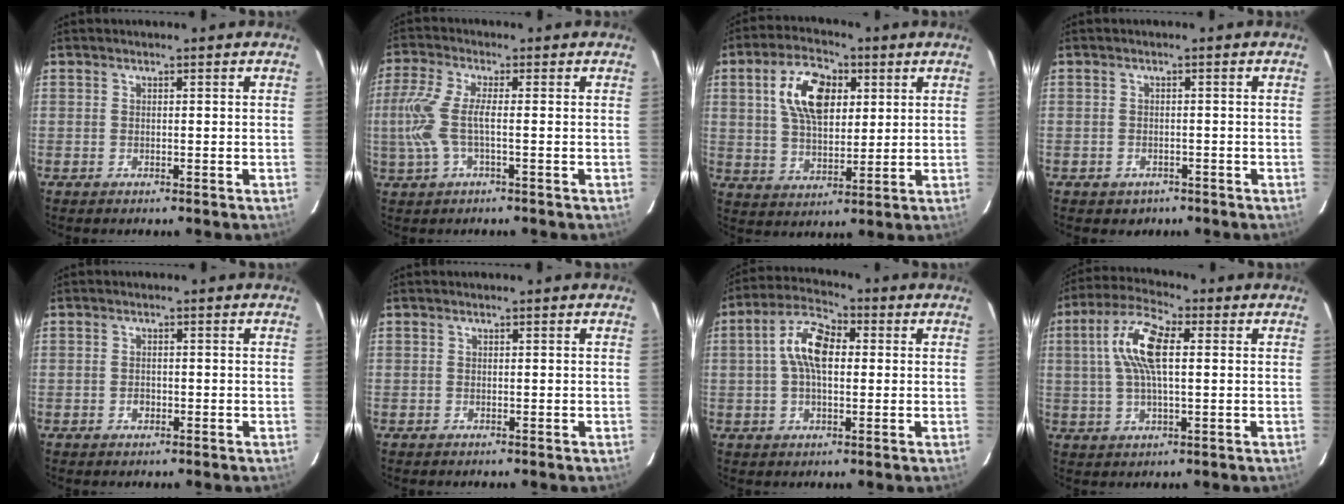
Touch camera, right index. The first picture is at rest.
{"total": 7.9, "force": [-1.1, 1.7, 7.6], "torque": [-0.173, -0.003, -0.019]}
{"total": 12.2, "force": [3.9, 6.7, 9.4], "torque": [-0.173, 0.022, 0.072]}
{"total": 3.0, "force": [-1.7, 2.4, 0.6], "torque": [-0.019, 0.002, -0.020]}
{"total": 1.5, "force": [-0.6, 1.1, 0.7], "torque": [-0.013, 0.003, -0.008]}
{"total": 0.0}
{"total": 9.3, "force": [1.0, 4.7, 8.0], "torque": [-0.155, 0.024, 0.014]}
{"total": 10.8, "force": [2.1, 3.7, 9.9], "torque": [-0.201, 0.020, 0.035]}